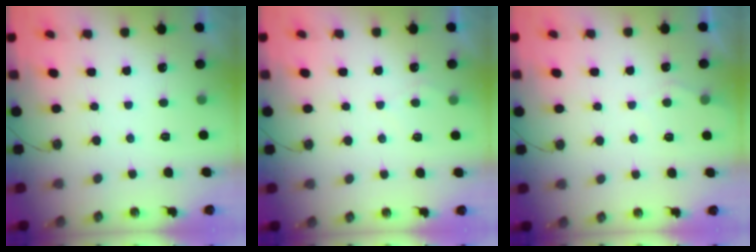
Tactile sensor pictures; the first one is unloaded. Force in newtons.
{"total": 3.6, "press": 3.6, "slide": 0.5}
{"total": 3.9, "press": 3.8, "slide": 0.5}